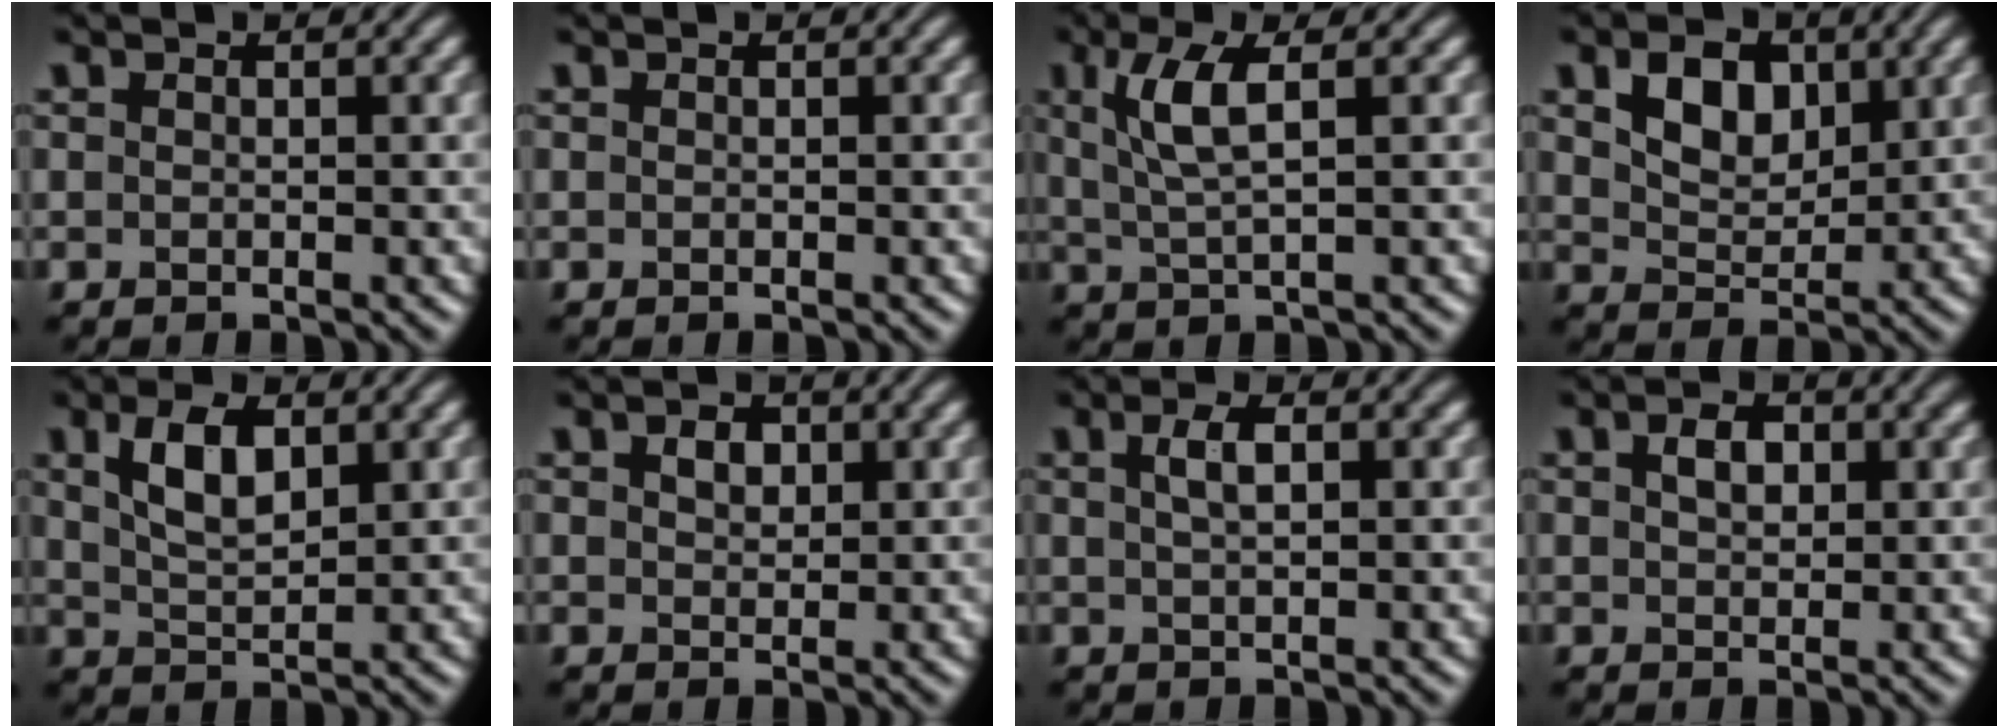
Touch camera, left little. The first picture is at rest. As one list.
[{"total": 0.0}, {"total": 4.0, "force": [1.2, 1.0, 3.7], "torque": [-0.081, 0.000, 0.026]}, {"total": 4.4, "force": [1.8, 2.9, 2.8], "torque": [-0.057, 0.001, 0.029]}, {"total": 4.3, "force": [1.8, 2.0, 3.3], "torque": [-0.070, 0.006, 0.036]}, {"total": 1.8, "force": [0.8, 1.3, 1.1], "torque": [-0.021, 0.002, 0.013]}, {"total": 2.4, "force": [0.9, 0.9, 2.1], "torque": [-0.036, 0.007, 0.016]}, {"total": 2.4, "force": [0.8, 1.5, 1.7], "torque": [-0.033, 0.003, 0.014]}]